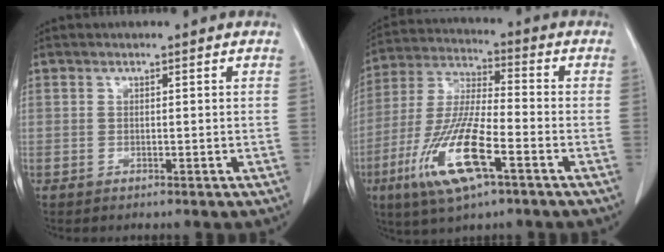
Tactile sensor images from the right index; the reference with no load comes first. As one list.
[{"total": 14.6, "force": [-6.3, 2.7, 13.0], "torque": [-0.272, -0.021, -0.116]}]